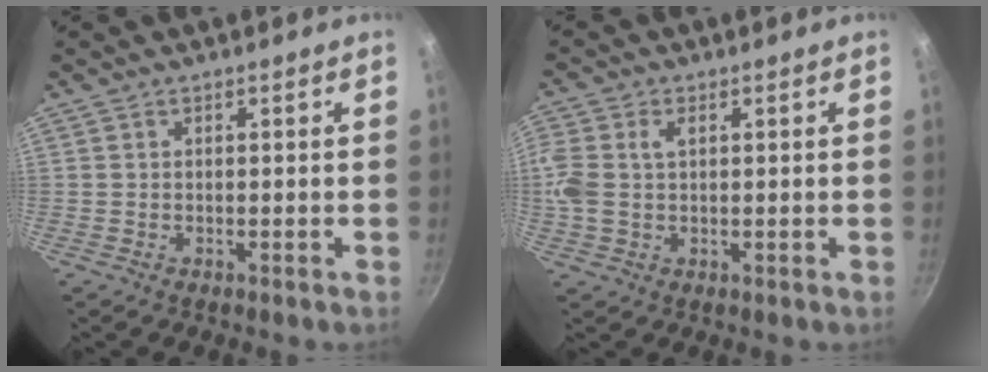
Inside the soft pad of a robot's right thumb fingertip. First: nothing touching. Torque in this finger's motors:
{"motor_torque": [0.06, 0.22, 0.73, -0.07, 0.21]}